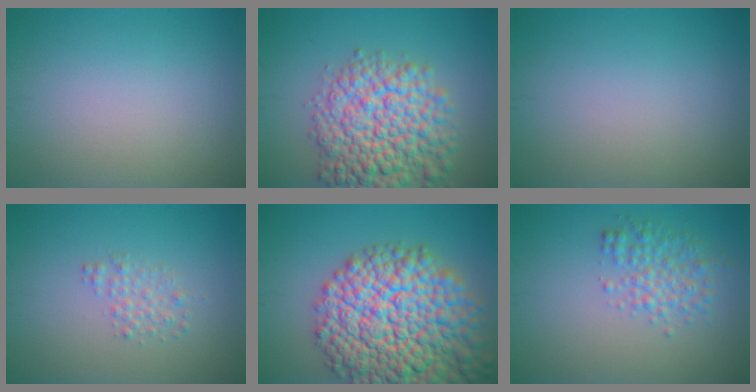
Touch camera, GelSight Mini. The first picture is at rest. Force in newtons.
{"total": 9.5, "press": 9.5, "slide": 0.4}
{"total": 0.0}
{"total": 1.6, "press": 1.6, "slide": 0.0}
{"total": 16.9, "press": 16.9, "slide": 0.7}
{"total": 3.0, "press": 3.0, "slide": 0.1}